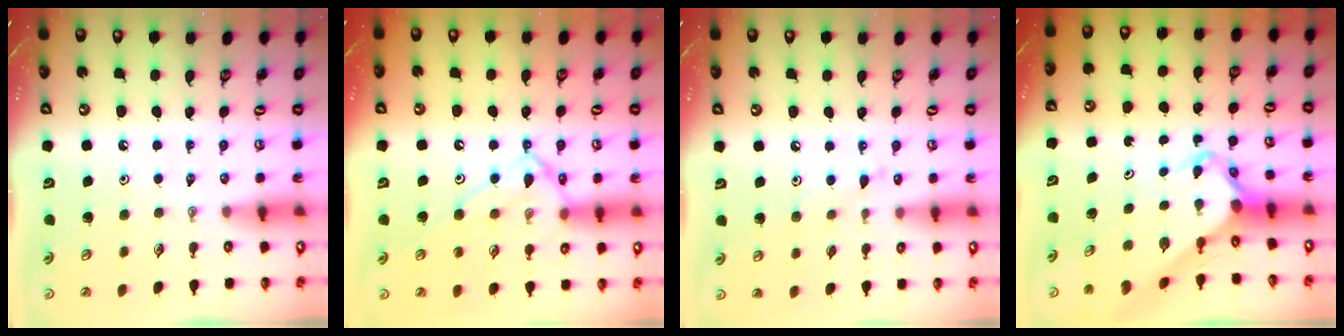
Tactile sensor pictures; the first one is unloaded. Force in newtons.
{"total": 13.7, "press": 13.6, "slide": 0.9}
{"total": 7.0, "press": 6.9, "slide": 0.7}
{"total": 4.8, "press": 4.7, "slide": 0.5}